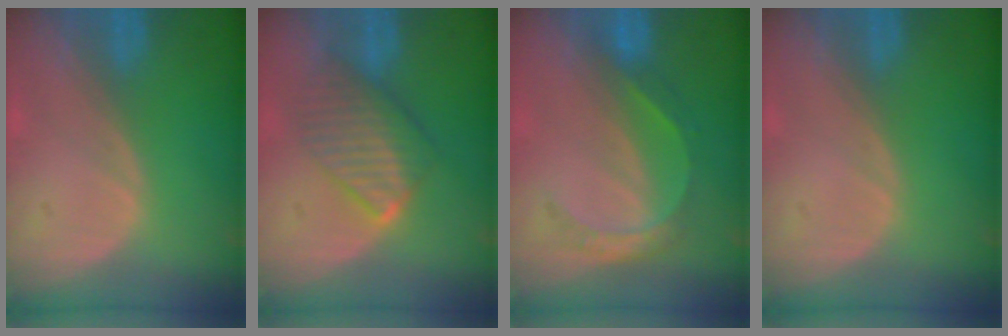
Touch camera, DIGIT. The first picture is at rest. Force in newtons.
{"total": 6.5, "press": 6.4, "slide": 0.9}
{"total": 5.6, "press": 4.8, "slide": 2.8}
{"total": 0.0}